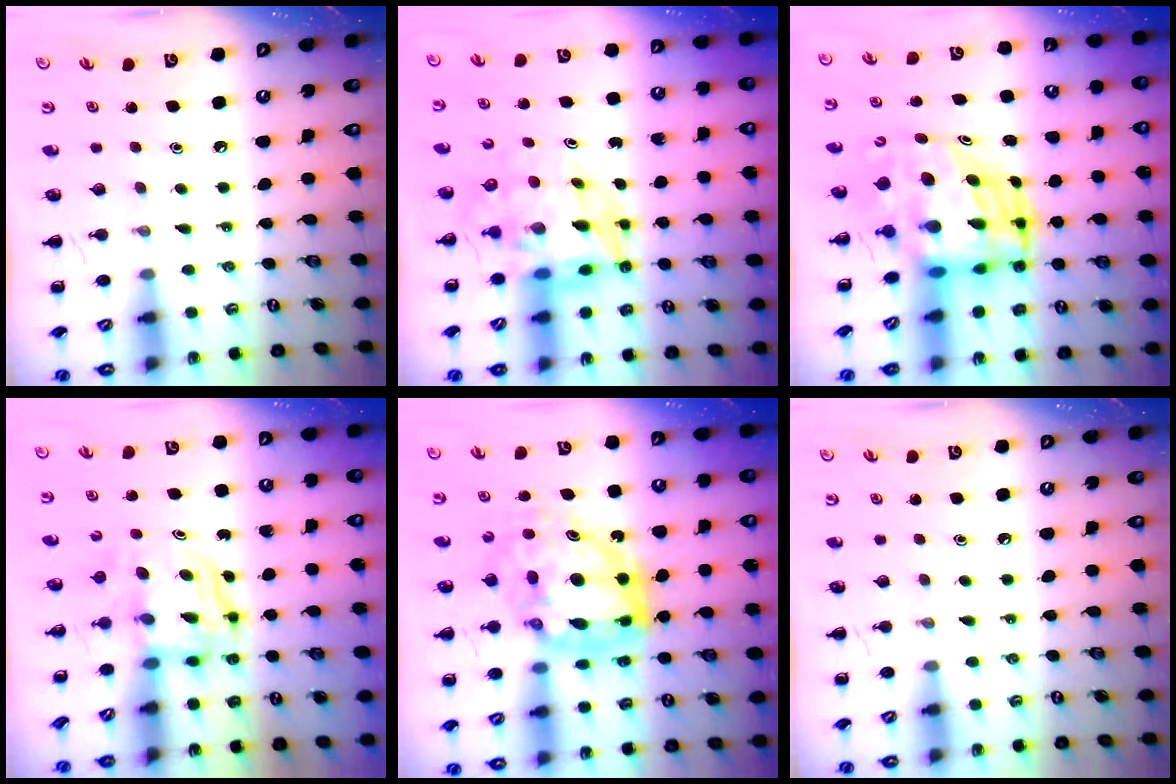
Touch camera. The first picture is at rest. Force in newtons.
{"total": 9.1, "press": 8.5, "slide": 3.2}
{"total": 8.6, "press": 8.3, "slide": 2.2}
{"total": 3.5, "press": 3.4, "slide": 0.3}
{"total": 14.9, "press": 14.4, "slide": 3.8}
{"total": 0.0}